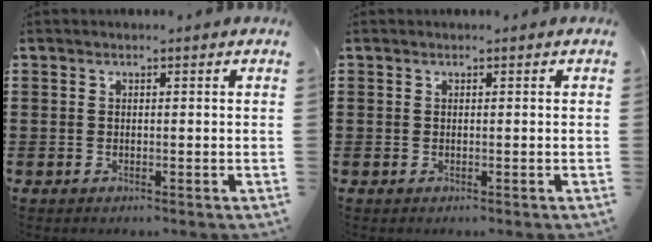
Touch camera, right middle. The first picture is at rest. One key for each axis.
{"total": 0.0}